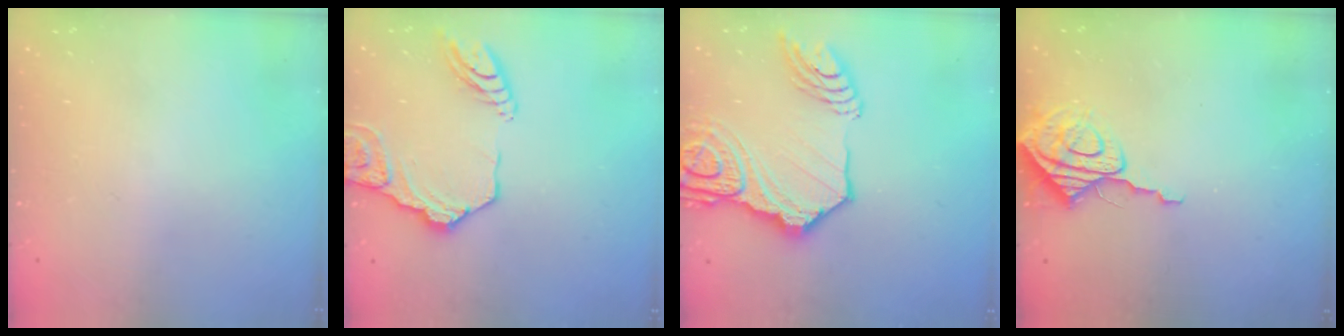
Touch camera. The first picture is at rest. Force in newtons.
{"total": 15.4, "press": 15.3, "slide": 1.8}
{"total": 23.1, "press": 22.9, "slide": 2.8}
{"total": 8.5, "press": 8.4, "slide": 1.0}